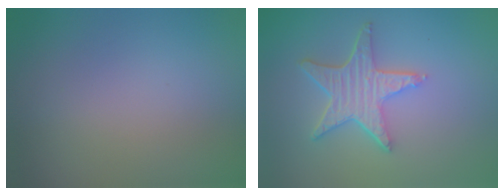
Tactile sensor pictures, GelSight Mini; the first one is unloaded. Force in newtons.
{"total": 5.0, "press": 3.9, "slide": 3.1}